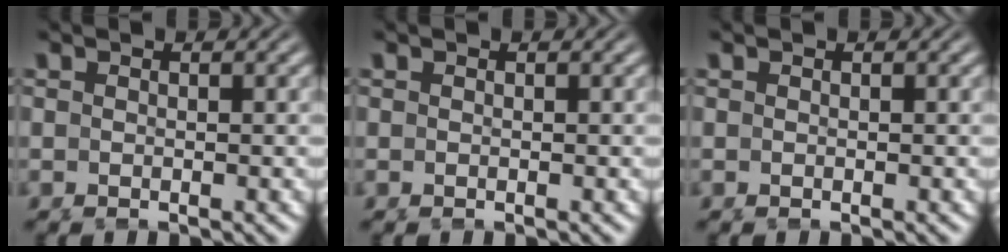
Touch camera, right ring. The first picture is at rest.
{"total": 0.0}
{"total": 0.0}